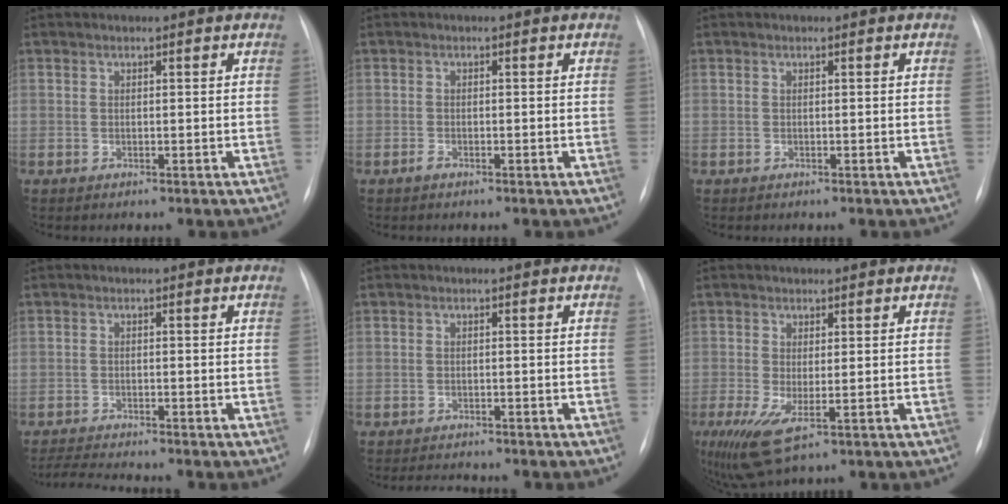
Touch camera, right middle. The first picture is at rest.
{"total": 0.7, "force": [-0.5, 0.2, 0.4], "torque": [-0.008, 0.000, -0.009]}
{"total": 0.0}
{"total": 3.9, "force": [-3.6, -1.1, 1.0], "torque": [-0.028, -0.022, -0.063]}
{"total": 2.1, "force": [-2.1, 0.0, 0.2], "torque": [-0.009, -0.013, -0.030]}
{"total": 7.1, "force": [-2.1, 2.6, 6.3], "torque": [-0.124, -0.023, -0.027]}